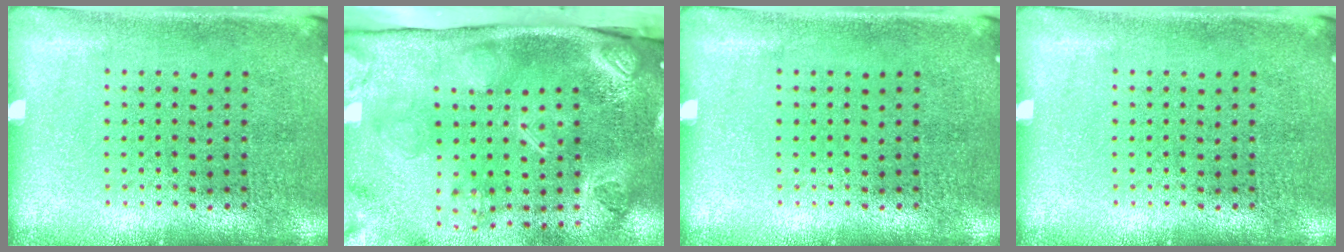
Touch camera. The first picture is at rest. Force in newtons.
{"total": 4.4, "press": 3.1, "slide": 3.0}
{"total": 0.0}
{"total": 0.0}